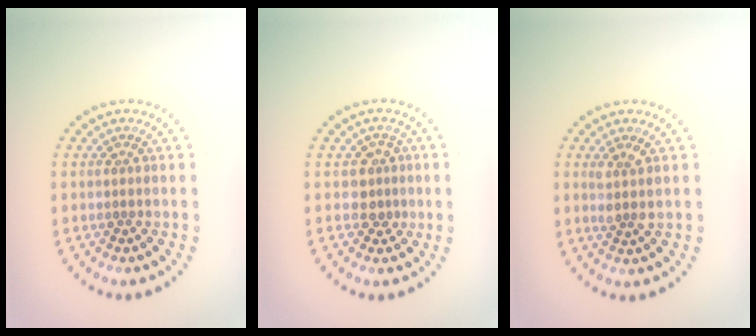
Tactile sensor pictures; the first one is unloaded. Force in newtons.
{"total": 2.0, "press": 1.7, "slide": 1.1}
{"total": 1.7, "press": 1.4, "slide": 0.9}